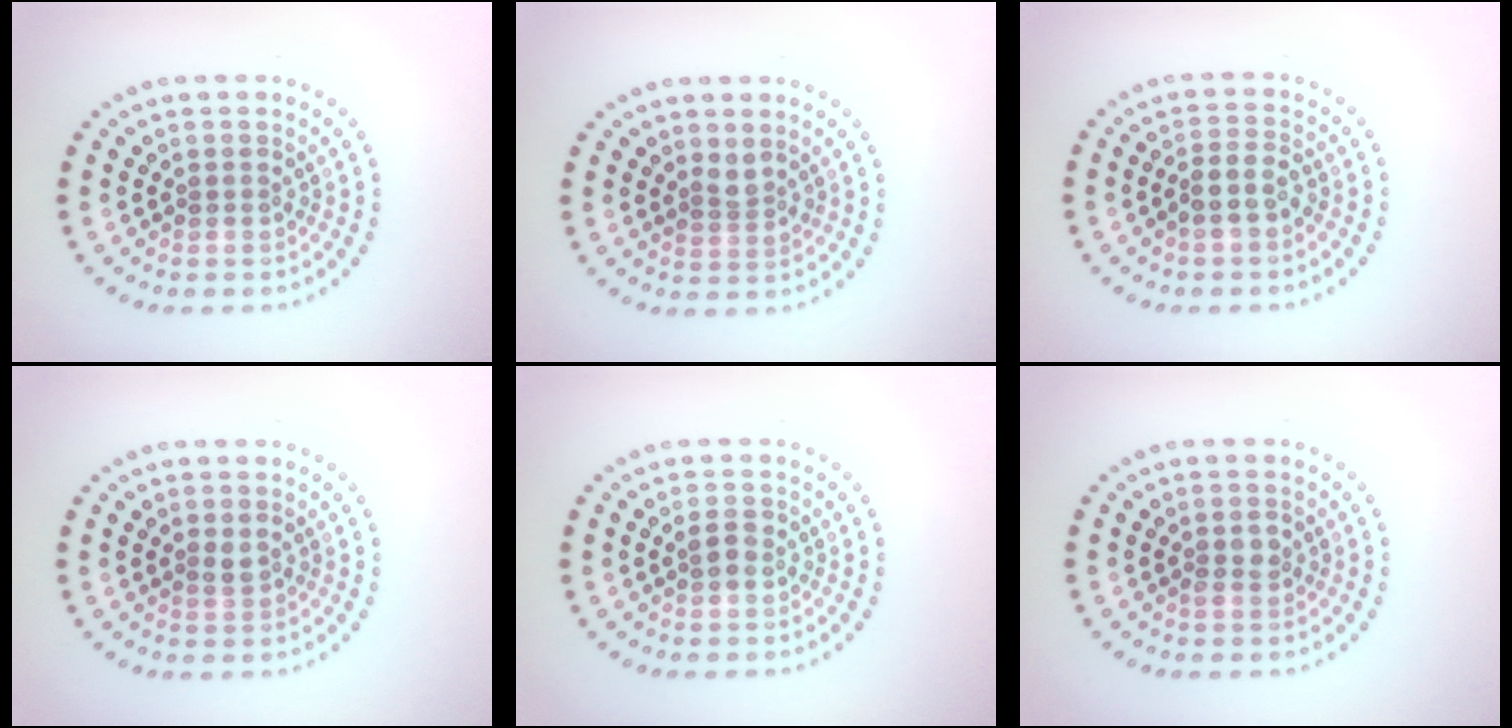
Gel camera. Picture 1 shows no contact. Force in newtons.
{"total": 1.5, "press": 1.2, "slide": 0.9}
{"total": 2.6, "press": 2.4, "slide": 1.0}
{"total": 0.7, "press": 0.7, "slide": 0.1}
{"total": 1.5, "press": 1.5, "slide": 0.3}
{"total": 1.3, "press": 1.2, "slide": 0.2}